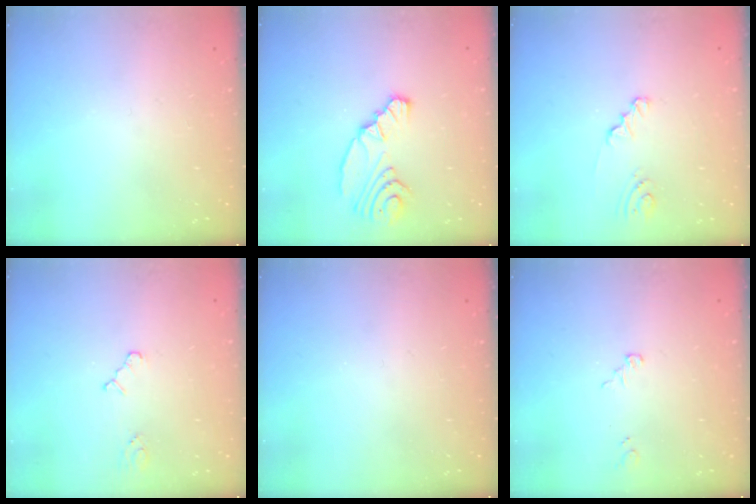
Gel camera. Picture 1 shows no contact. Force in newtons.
{"total": 11.5, "press": 10.7, "slide": 4.2}
{"total": 2.1, "press": 2.1, "slide": 0.2}
{"total": 2.8, "press": 2.8, "slide": 0.4}
{"total": 0.0}
{"total": 4.1, "press": 3.3, "slide": 2.4}